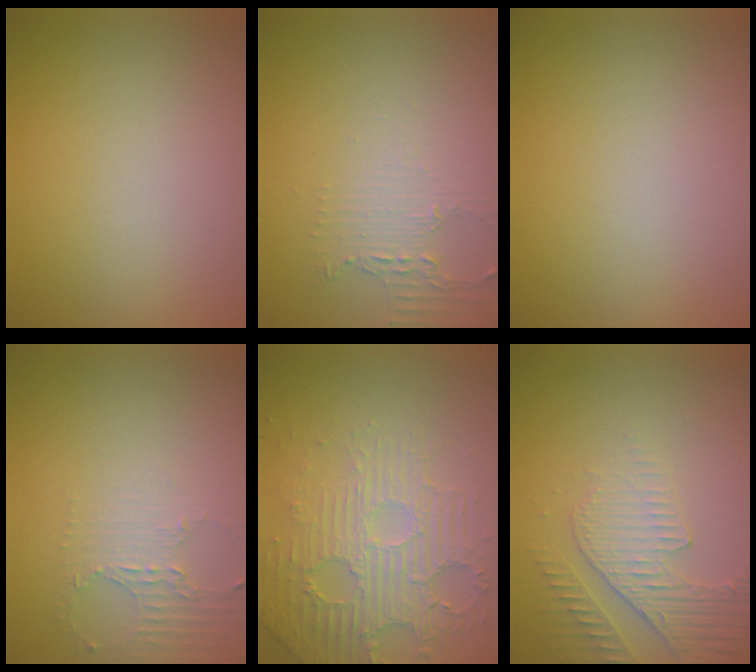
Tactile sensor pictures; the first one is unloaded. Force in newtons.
{"total": 2.2, "press": 1.5, "slide": 1.5}
{"total": 0.0}
{"total": 2.3, "press": 1.6, "slide": 1.6}
{"total": 5.9, "press": 3.8, "slide": 4.5}
{"total": 4.2, "press": 3.0, "slide": 2.9}